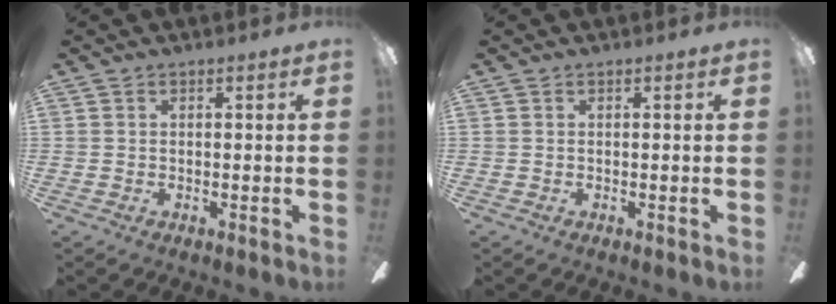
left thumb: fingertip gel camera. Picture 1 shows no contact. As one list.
[{"total": 0.0}]